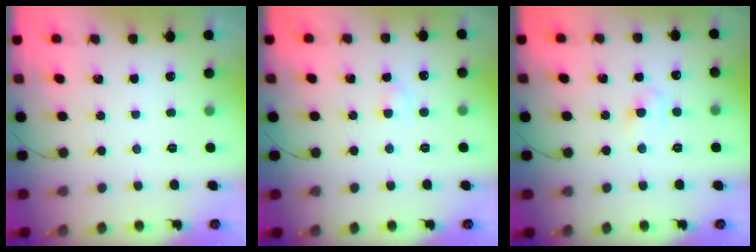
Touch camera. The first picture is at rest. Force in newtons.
{"total": 1.9, "press": 1.7, "slide": 0.9}
{"total": 3.4, "press": 3.2, "slide": 1.1}